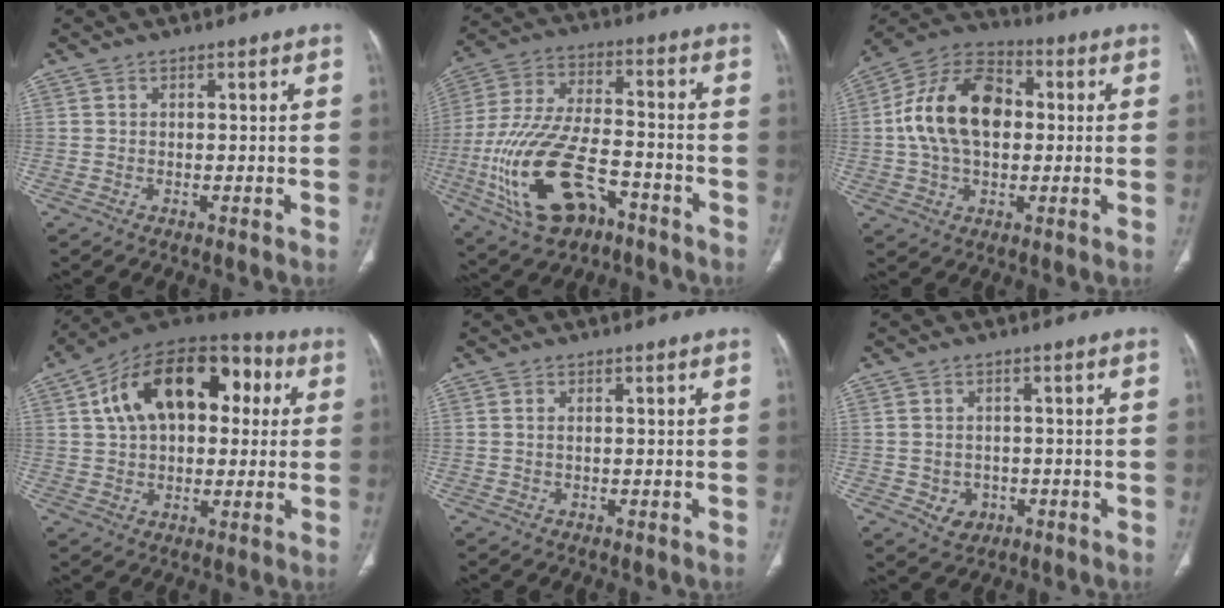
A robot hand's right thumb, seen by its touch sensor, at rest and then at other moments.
{"total": 20.2, "force": [-8.3, 10.2, 15.3], "torque": [-0.316, 0.035, -0.139]}
{"total": 17.3, "force": [1.4, 11.3, 13.0], "torque": [-0.220, 0.026, 0.017]}
{"total": 22.1, "force": [5.7, 13.3, 16.7], "torque": [-0.241, 0.033, 0.082]}
{"total": 0.6, "force": [0.1, 0.1, 0.5], "torque": [-0.018, 0.002, 0.004]}
{"total": 4.0, "force": [-1.1, 3.4, 1.8], "torque": [-0.015, 0.005, -0.002]}